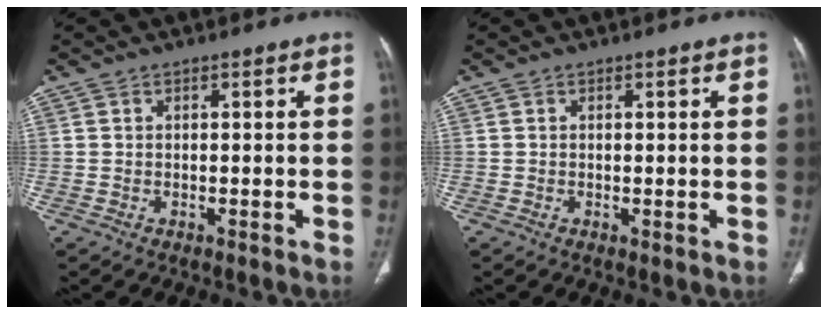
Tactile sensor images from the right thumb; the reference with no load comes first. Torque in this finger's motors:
{"motor_torque": [1.01, 0.01, -0.36, -0.08, 0.00]}